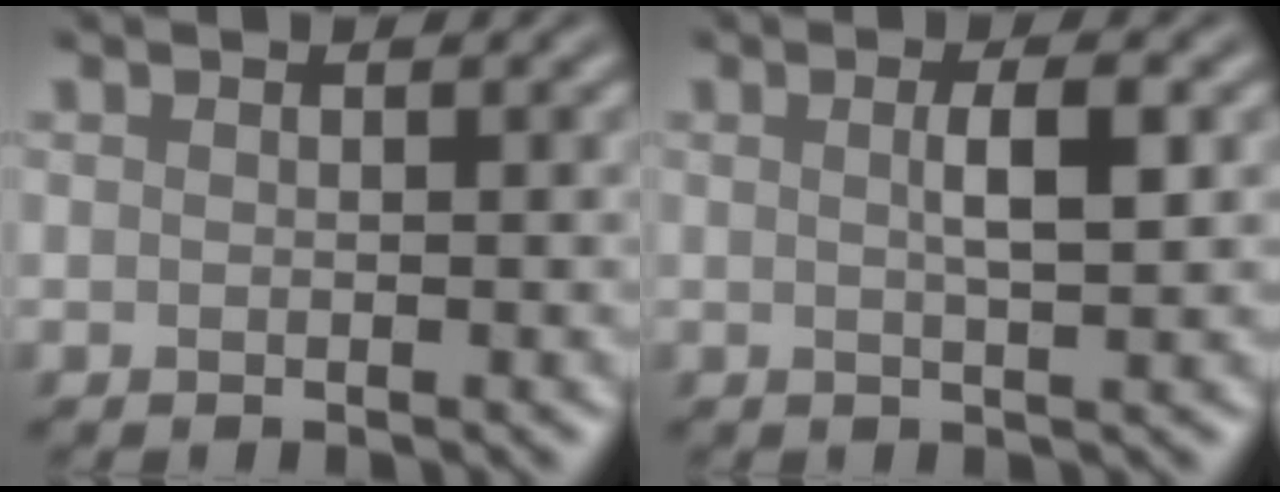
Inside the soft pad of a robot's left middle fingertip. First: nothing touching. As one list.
[{"total": 2.4, "force": [0.0, 0.3, 2.4], "torque": [-0.039, 0.008, 0.006]}]